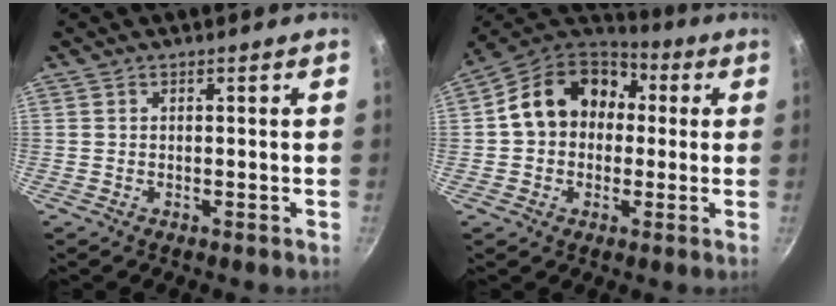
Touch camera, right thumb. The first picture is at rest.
{"total": 16.0, "force": [2.0, 12.8, 9.3], "torque": [-0.122, 0.039, 0.018]}